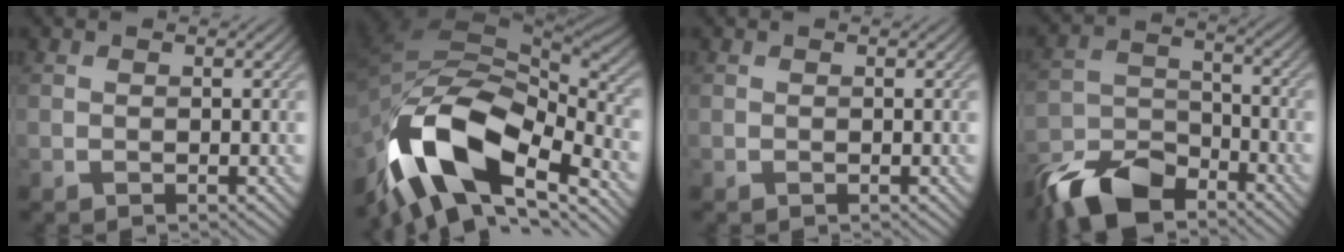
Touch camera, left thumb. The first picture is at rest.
{"total": 16.8, "force": [-8.0, 7.7, 12.5], "torque": [-0.251, -0.023, -0.149]}
{"total": 0.0}
{"total": 11.2, "force": [-8.7, 4.7, 5.3], "torque": [-0.109, -0.007, -0.175]}